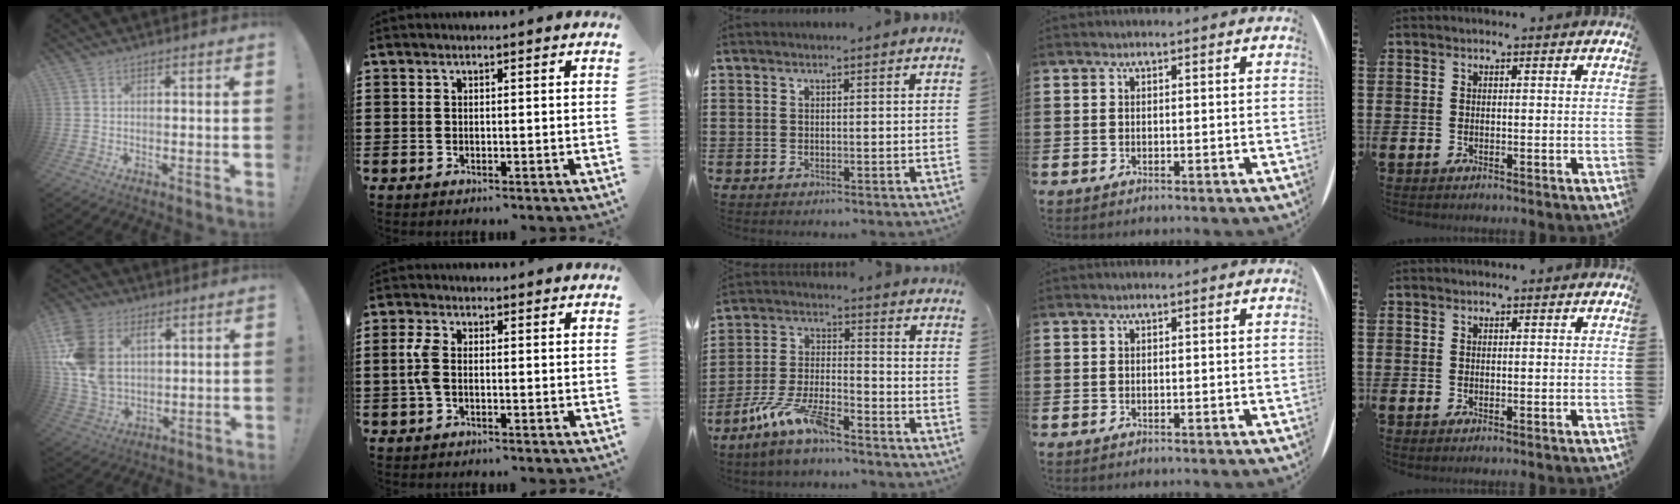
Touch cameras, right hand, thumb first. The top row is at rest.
{"thumb": {"total": 16.7, "force": [5.8, 11.7, 10.4], "torque": [-0.207, -0.027, 0.111]}, "index": {"total": 3.4, "force": [-0.4, 1.8, 2.9], "torque": [-0.078, -0.003, -0.013]}, "middle": {"total": 9.4, "force": [-7.2, 1.7, 5.7], "torque": [-0.128, 0.000, -0.141]}}